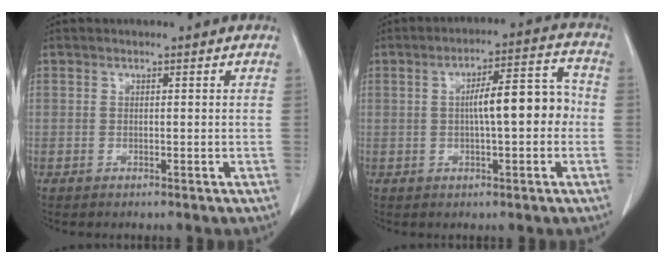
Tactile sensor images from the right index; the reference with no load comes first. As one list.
[{"total": 8.1, "force": [0.0, 2.2, 7.8], "torque": [-0.116, 0.032, 0.001]}]